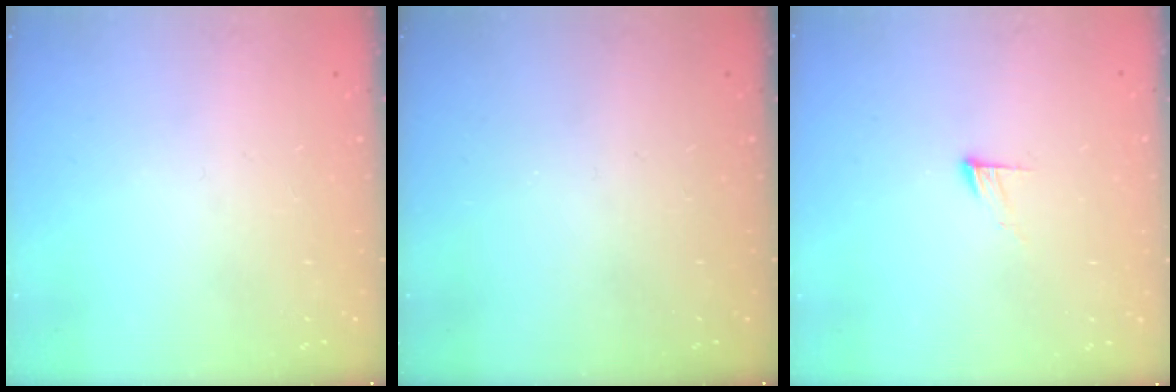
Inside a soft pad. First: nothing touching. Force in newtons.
{"total": 0.0}
{"total": 4.5, "press": 4.5, "slide": 0.4}